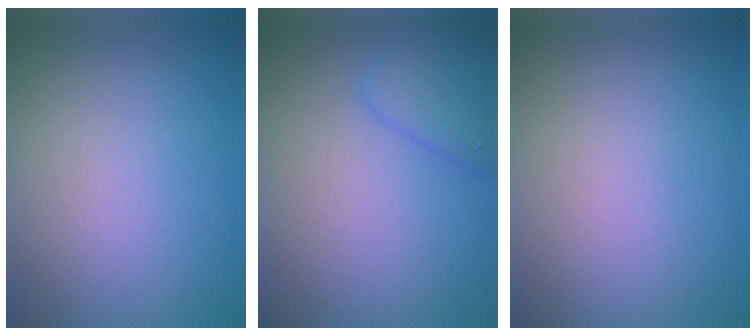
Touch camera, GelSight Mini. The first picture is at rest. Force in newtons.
{"total": 1.8, "press": 1.8, "slide": 0.1}
{"total": 0.0}